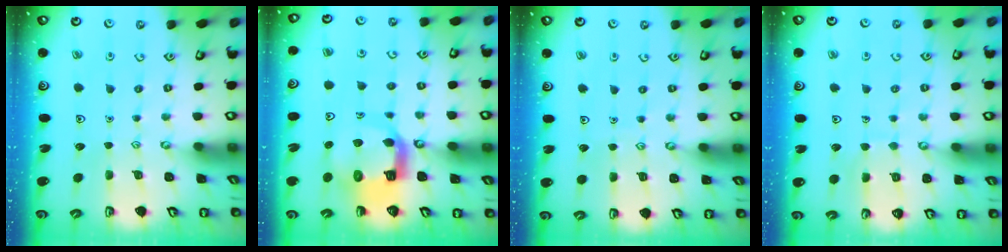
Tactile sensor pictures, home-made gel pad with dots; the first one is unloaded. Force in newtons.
{"total": 11.1, "press": 11.0, "slide": 1.5}
{"total": 3.1, "press": 3.1, "slide": 0.3}
{"total": 6.4, "press": 6.4, "slide": 0.5}